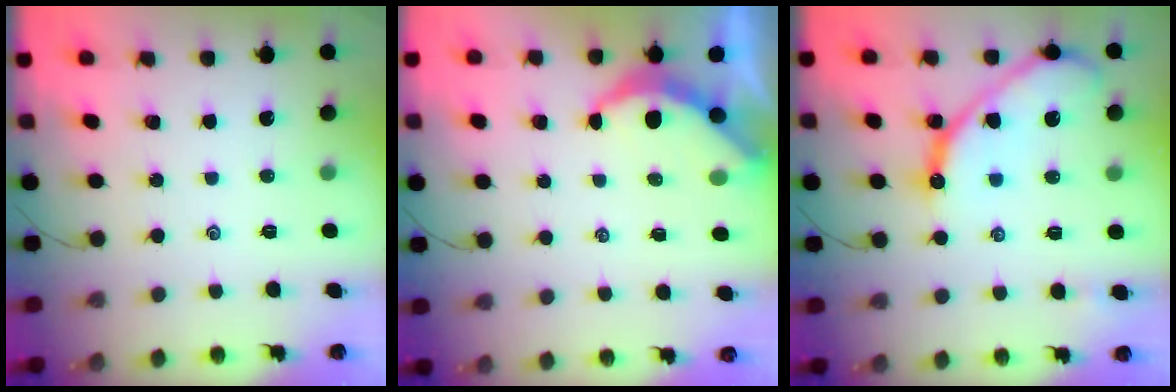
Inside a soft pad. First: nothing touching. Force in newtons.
{"total": 5.8, "press": 5.8, "slide": 0.3}
{"total": 12.3, "press": 12.3, "slide": 1.3}